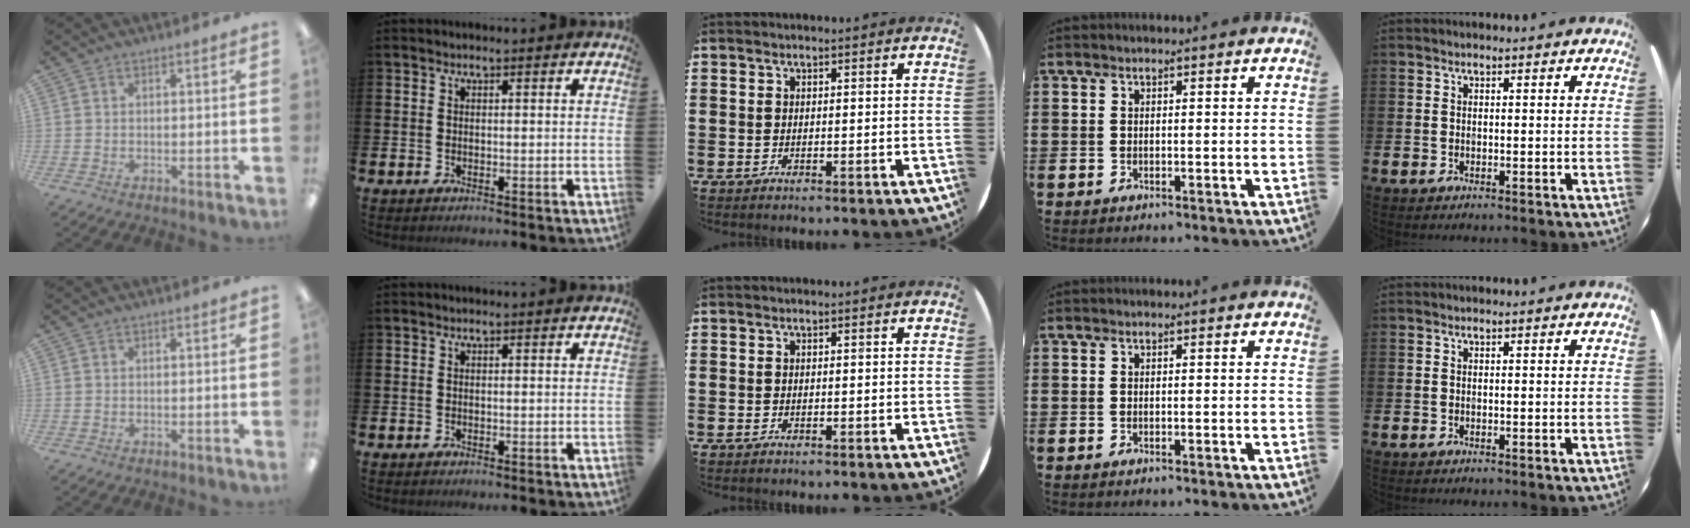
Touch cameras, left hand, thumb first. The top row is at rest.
{}